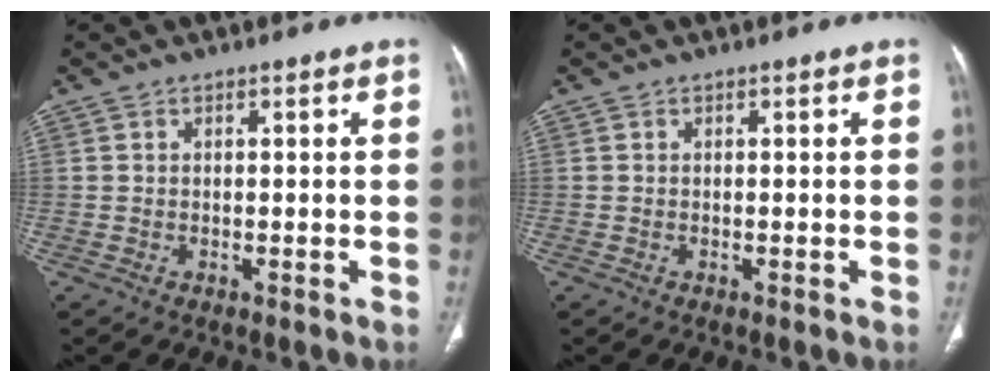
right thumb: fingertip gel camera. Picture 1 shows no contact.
{"total": 0.0}